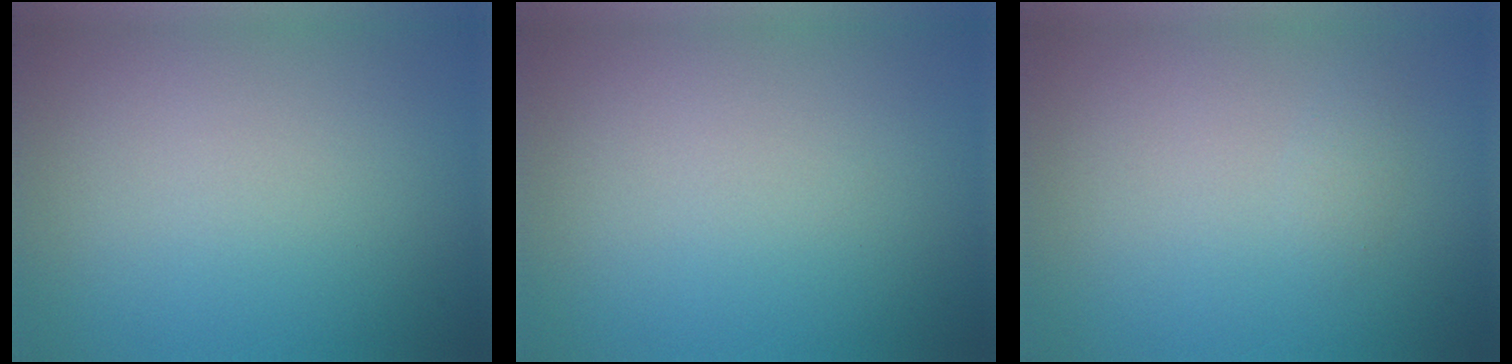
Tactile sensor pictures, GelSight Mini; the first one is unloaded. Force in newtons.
{"total": 0.0}
{"total": 0.8, "press": 0.8, "slide": 0.1}